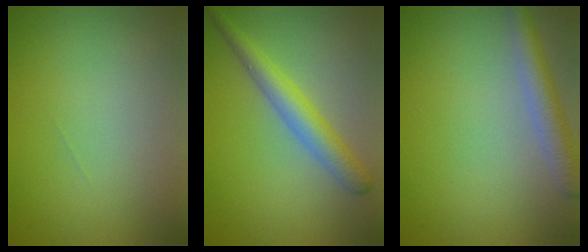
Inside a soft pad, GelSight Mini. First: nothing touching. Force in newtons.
{"total": 3.6, "press": 3.6, "slide": 0.1}
{"total": 3.1, "press": 3.1, "slide": 0.2}